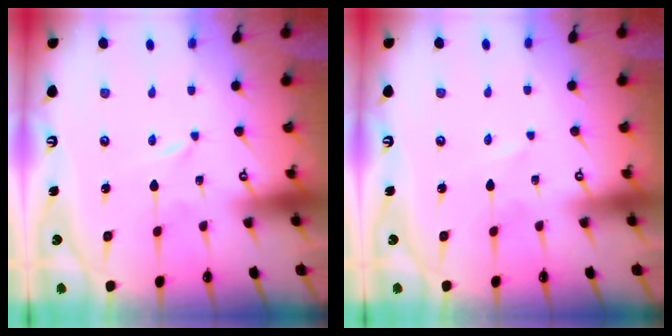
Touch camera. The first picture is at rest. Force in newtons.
{"total": 1.4, "press": 1.4, "slide": 0.2}